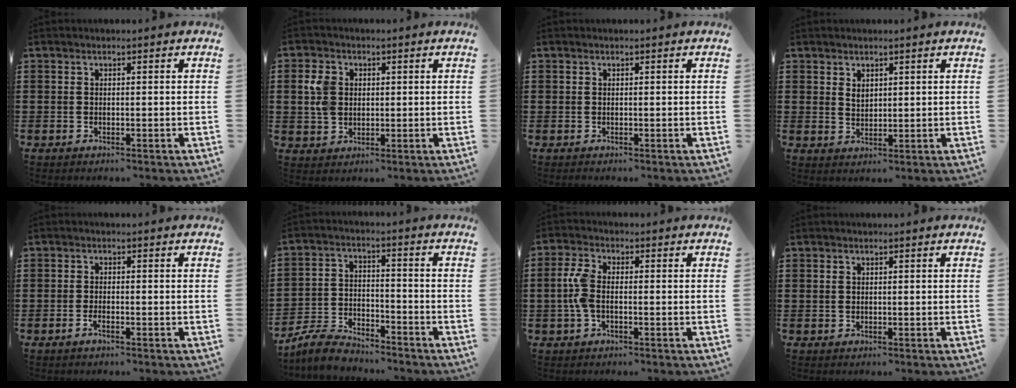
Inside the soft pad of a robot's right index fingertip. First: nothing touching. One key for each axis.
{"total": 4.3, "fx": 0.9, "fy": 3.5, "fz": 2.3, "tx": -0.063, "ty": 0.012, "tz": 0.012}
{"total": 0.0}
{"total": 1.8, "fx": 1.3, "fy": 1.1, "fz": 0.8, "tx": -0.018, "ty": 0.003, "tz": 0.024}
{"total": 1.3, "fx": -0.9, "fy": 0.2, "fz": 0.9, "tx": -0.018, "ty": -0.004, "tz": -0.016}
{"total": 5.6, "fx": -5.3, "fy": 1.2, "fz": 1.1, "tx": -0.033, "ty": 0.009, "tz": -0.107}
{"total": 4.5, "fx": -0.6, "fy": 2.2, "fz": 3.9, "tx": -0.099, "ty": -0.003, "tz": -0.018}
{"total": 0.5, "fx": 0.2, "fy": 0.4, "fz": 0.2, "tx": -0.003, "ty": 0.003, "tz": 0.005}